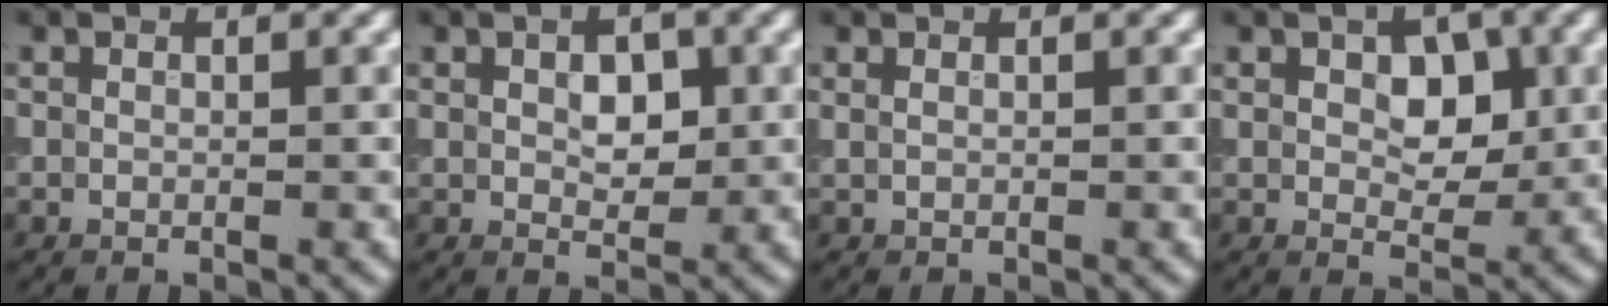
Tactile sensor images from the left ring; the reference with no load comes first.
{"total": 3.0, "force": [0.7, 1.8, 2.3], "torque": [-0.036, 0.000, 0.012]}
{"total": 0.7, "force": [0.4, 0.4, 0.4], "torque": [-0.007, -0.001, 0.005]}
{"total": 3.9, "force": [0.9, 2.4, 2.9], "torque": [-0.042, -0.001, 0.013]}